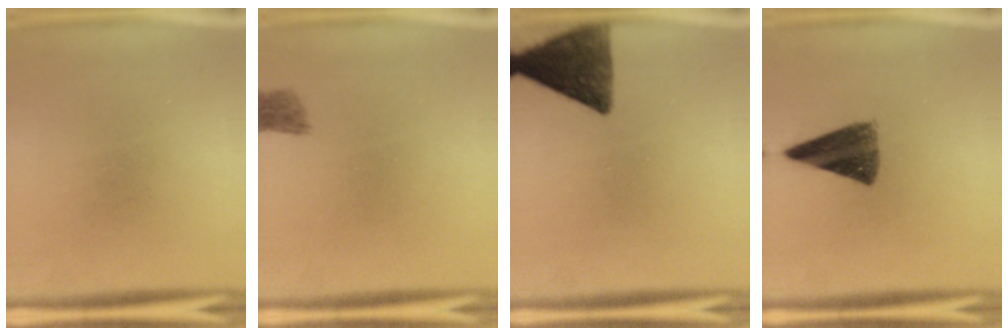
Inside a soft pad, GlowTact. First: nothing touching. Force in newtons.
{"total": 1.9}
{"total": 11.1}
{"total": 9.6}